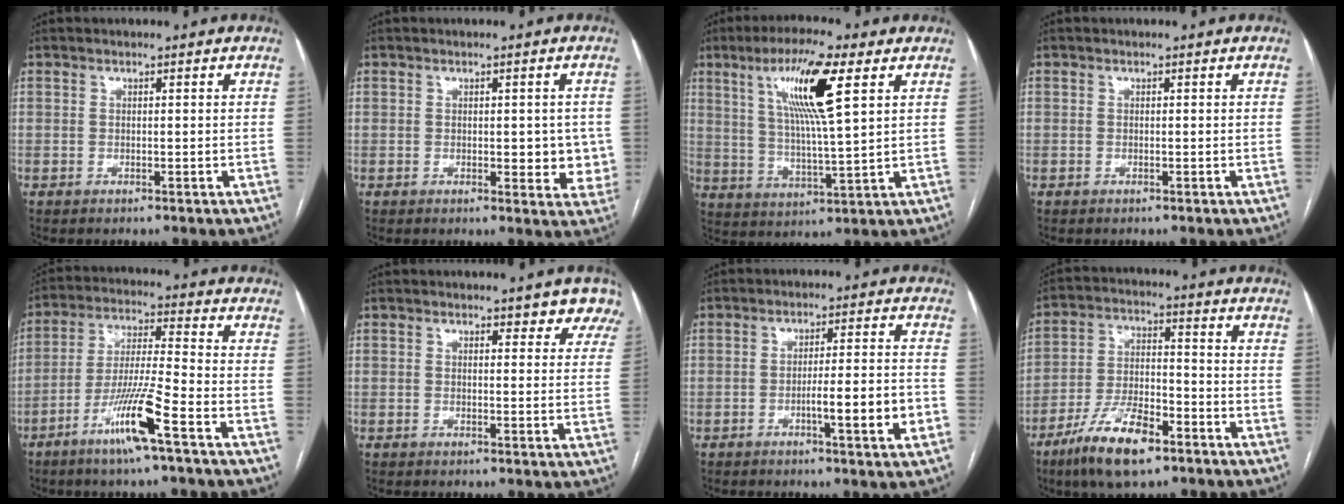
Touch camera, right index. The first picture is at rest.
{"total": 5.4, "force": [-0.2, 3.0, 4.5], "torque": [-0.035, 0.005, 0.001]}
{"total": 12.5, "force": [5.1, 0.6, 11.4], "torque": [-0.212, 0.005, 0.092]}
{"total": 0.0}
{"total": 11.0, "force": [-6.0, -0.5, 9.1], "torque": [-0.178, -0.013, -0.117]}
{"total": 5.5, "force": [4.6, 2.3, 1.9], "torque": [0.003, -0.006, 0.035]}
{"total": 8.0, "force": [-2.9, 0.0, 7.4], "torque": [-0.109, 0.003, -0.043]}
{"total": 12.2, "force": [-7.6, 3.7, 8.8], "torque": [-0.171, -0.007, -0.137]}